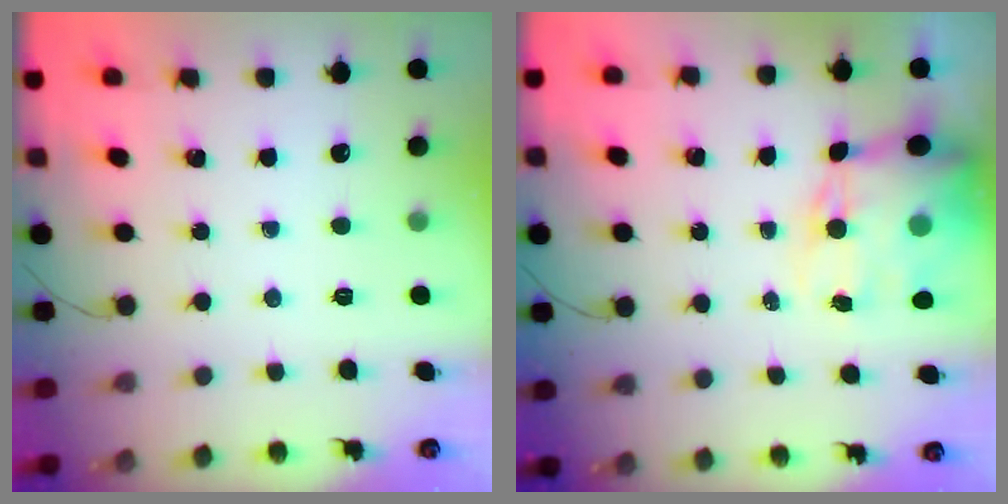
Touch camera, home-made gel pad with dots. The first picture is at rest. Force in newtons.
{"total": 15.0, "press": 14.6, "slide": 3.4}